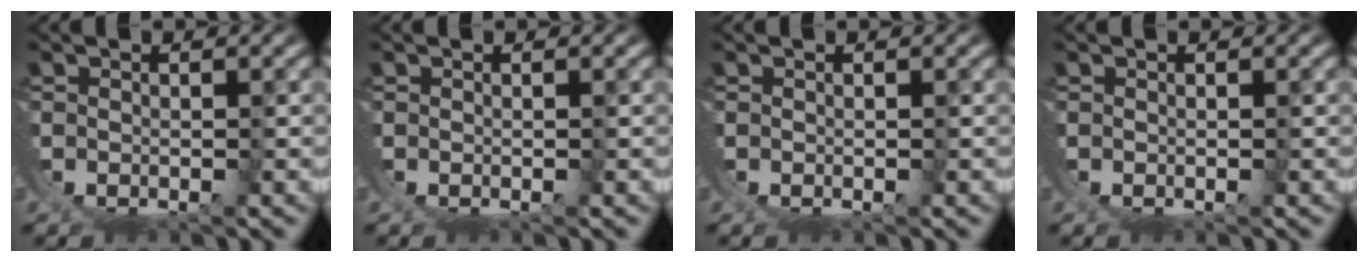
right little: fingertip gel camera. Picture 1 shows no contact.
{"total": 0.0}
{"total": 0.0}
{"total": 0.0}